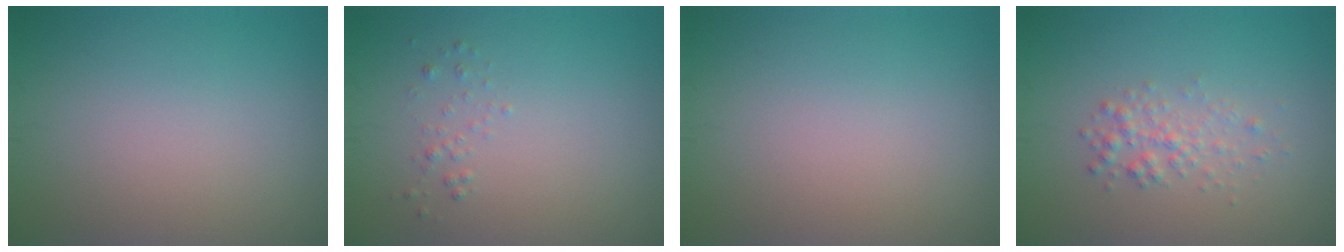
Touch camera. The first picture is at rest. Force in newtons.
{"total": 0.7, "press": 0.7, "slide": 0.1}
{"total": 0.0}
{"total": 1.9, "press": 1.9, "slide": 0.0}